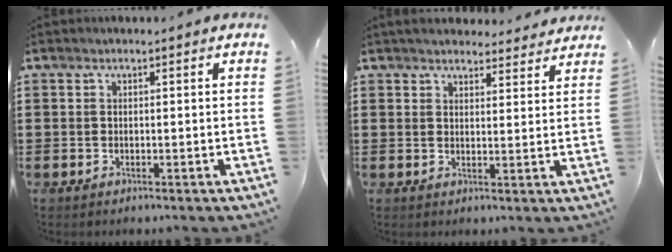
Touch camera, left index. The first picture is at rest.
{"total": 3.6, "force": [3.5, 0.8, 0.5], "torque": [-0.013, -0.013, 0.063]}